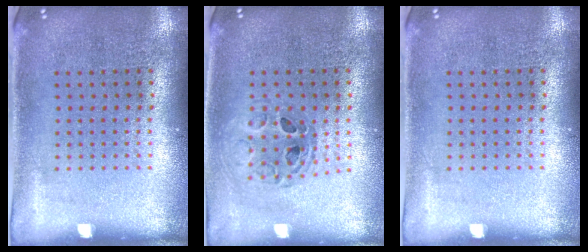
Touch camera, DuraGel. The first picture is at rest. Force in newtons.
{"total": 0.7, "press": 0.7, "slide": 0.1}
{"total": 0.0}